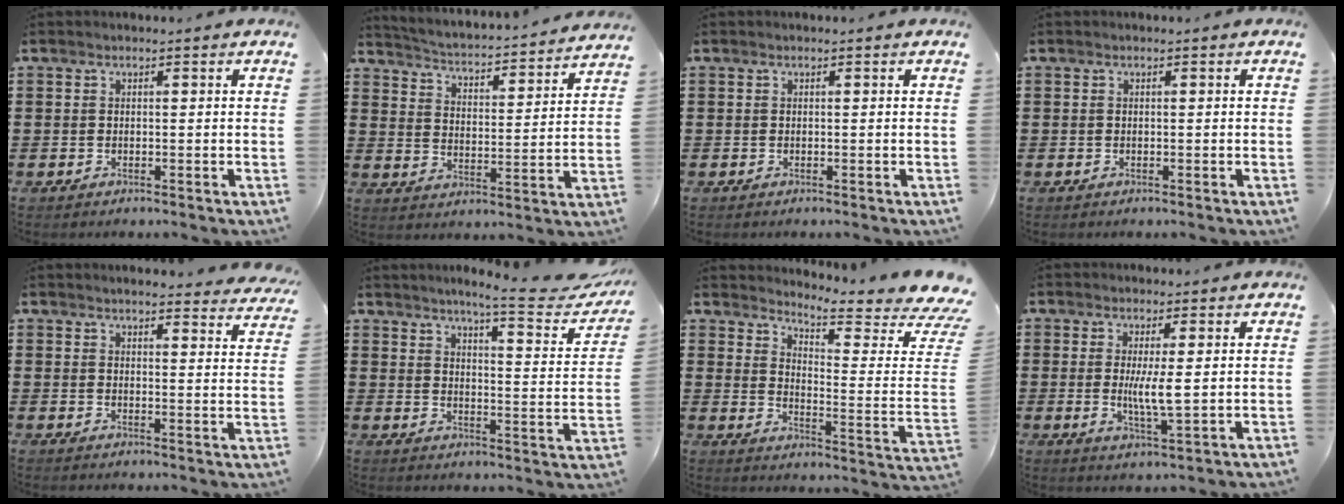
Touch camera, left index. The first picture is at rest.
{"total": 2.7, "force": [2.6, -0.5, 0.4], "torque": [-0.027, -0.035, 0.033]}
{"total": 0.0}
{"total": 0.0}
{"total": 3.1, "force": [3.0, -0.4, 0.5], "torque": [-0.016, -0.018, 0.051]}
{"total": 7.2, "force": [5.9, -0.4, 4.1], "torque": [-0.071, -0.043, 0.089]}
{"total": 5.5, "force": [5.1, -0.3, 2.0], "torque": [-0.054, -0.062, 0.083]}
{"total": 4.9, "force": [0.5, 0.6, 4.8], "torque": [-0.090, -0.004, 0.008]}